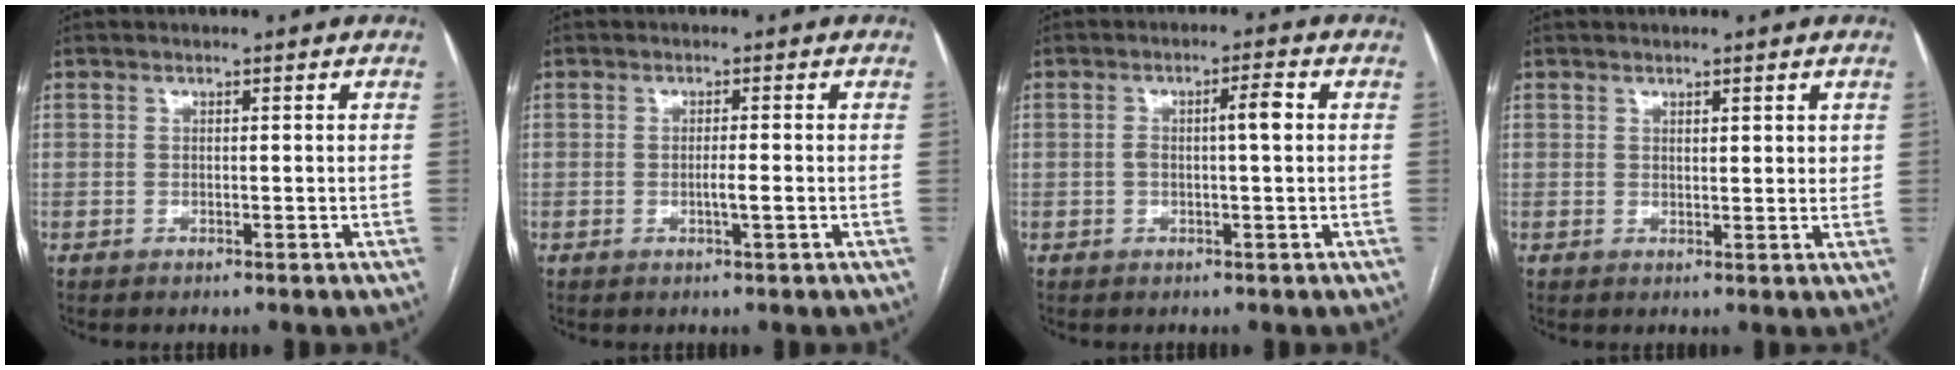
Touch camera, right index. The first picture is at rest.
{"total": 1.8, "force": [-0.5, -0.1, 1.7], "torque": [-0.031, -0.001, -0.011]}
{"total": 3.8, "force": [0.2, 0.5, 3.8], "torque": [-0.067, 0.013, 0.003]}
{"total": 1.9, "force": [1.1, 0.7, 1.4], "torque": [-0.020, -0.004, 0.017]}